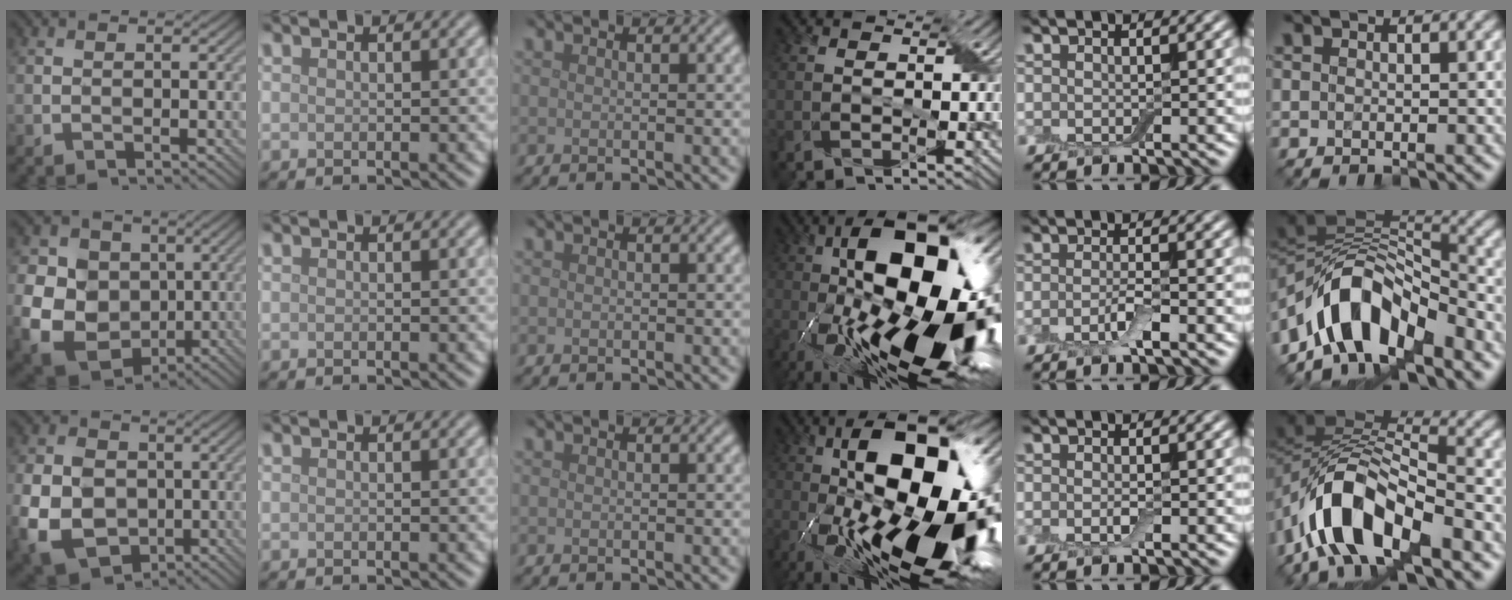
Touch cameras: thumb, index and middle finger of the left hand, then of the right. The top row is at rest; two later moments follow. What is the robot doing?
{"motion": "wrap", "object": "adhesive wrap"}